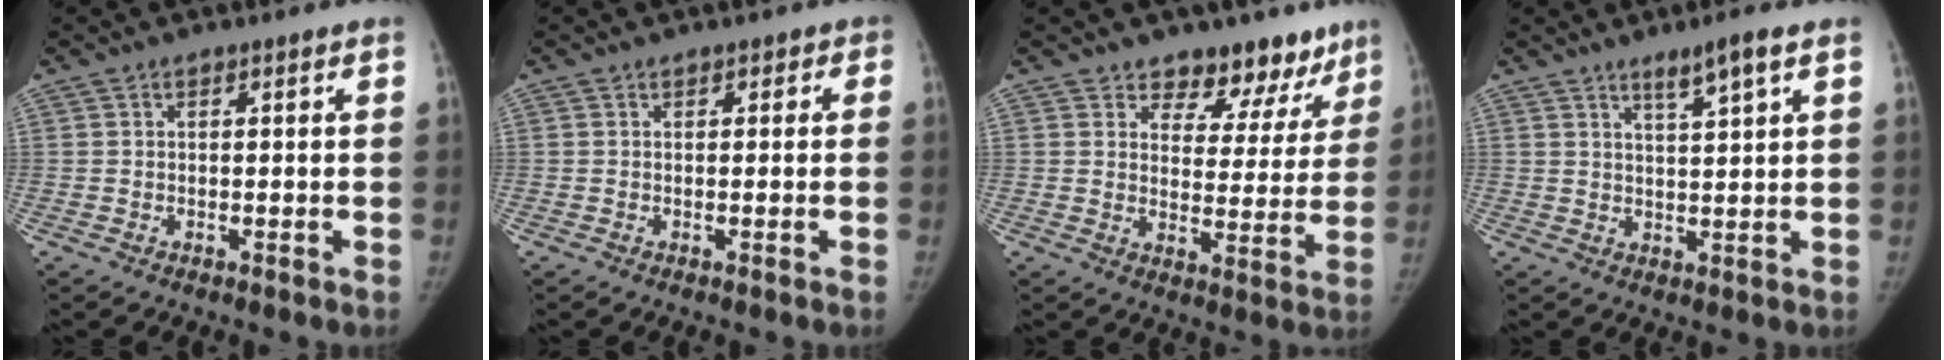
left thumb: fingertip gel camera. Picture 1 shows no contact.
{"total": 1.4, "force": [0.5, 1.2, 0.5], "torque": [0.015, 0.004, -0.002]}
{"total": 11.2, "force": [8.9, 6.2, 3.1], "torque": [0.017, -0.056, 0.108]}
{"total": 5.0, "force": [3.2, 0.4, 3.8], "torque": [-0.062, -0.019, 0.055]}